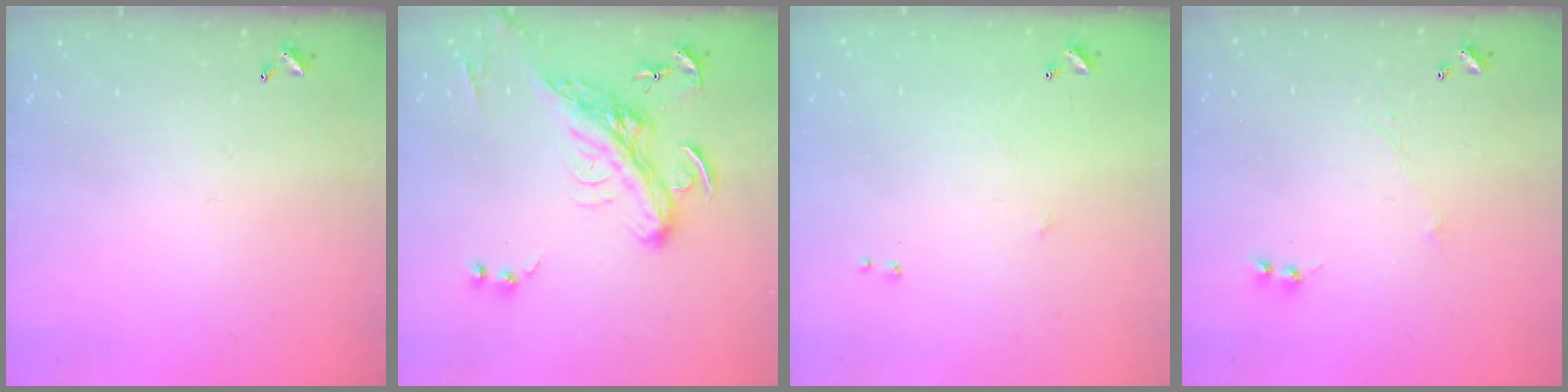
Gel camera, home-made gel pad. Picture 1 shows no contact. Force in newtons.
{"total": 4.5, "press": 4.2, "slide": 1.6}
{"total": 6.0, "press": 5.9, "slide": 0.8}
{"total": 0.0}